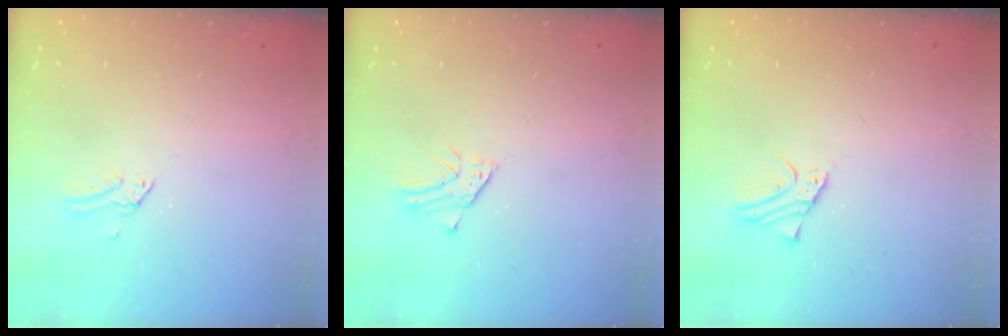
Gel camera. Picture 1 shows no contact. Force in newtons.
{"total": 1.4, "press": 1.4, "slide": 0.1}
{"total": 1.9, "press": 1.9, "slide": 0.1}